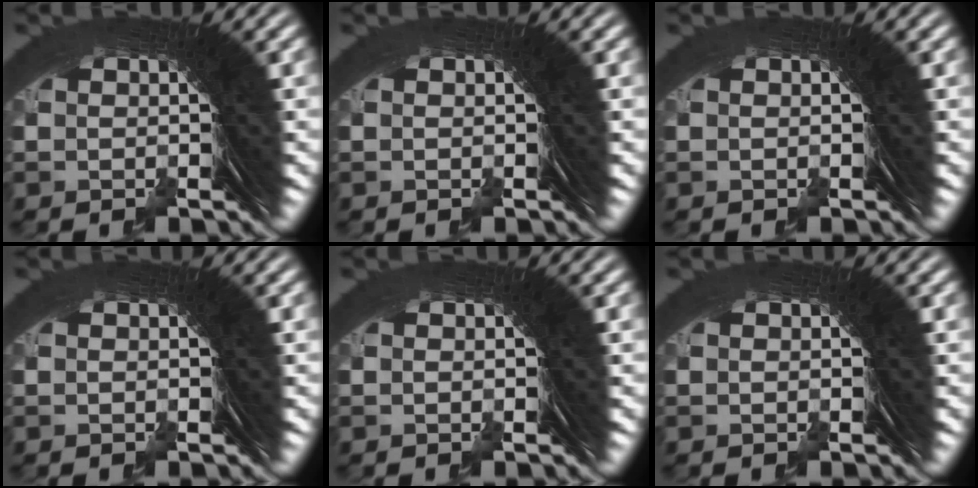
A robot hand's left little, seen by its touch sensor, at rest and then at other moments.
{"total": 0.0}
{"total": 0.0}
{"total": 0.0}
{"total": 0.0}
{"total": 0.0}